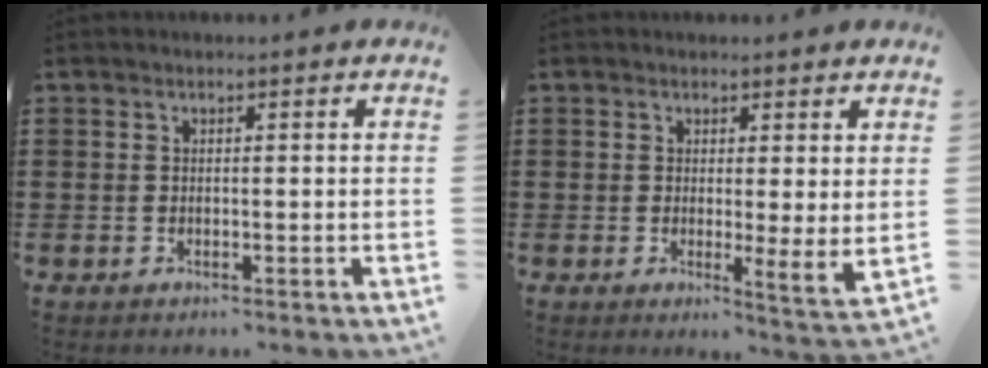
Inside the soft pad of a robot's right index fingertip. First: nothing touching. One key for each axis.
{"total": 3.2, "fx": 1.6, "fy": 0.5, "fz": 2.7, "tx": -0.041, "ty": -0.014, "tz": 0.029}